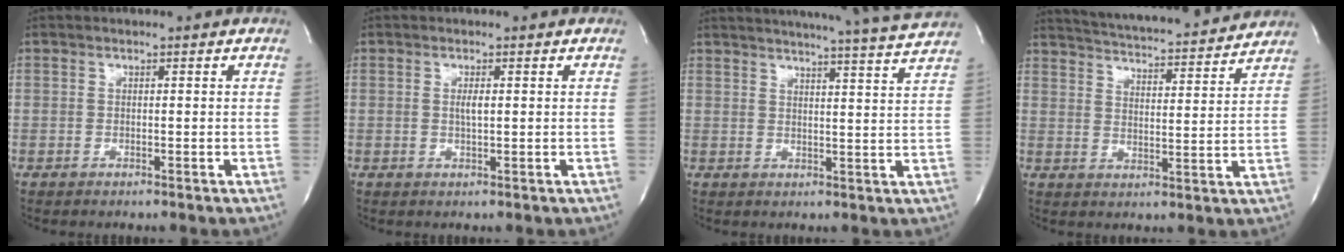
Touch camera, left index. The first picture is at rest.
{"total": 1.4, "force": [0.3, 0.2, 1.4], "torque": [-0.030, 0.000, 0.005]}
{"total": 16.3, "force": [15.3, -1.8, 5.4], "torque": [-0.095, -0.048, 0.186]}
{"total": 18.6, "force": [17.5, 1.7, 6.0], "torque": [-0.101, -0.003, 0.240]}